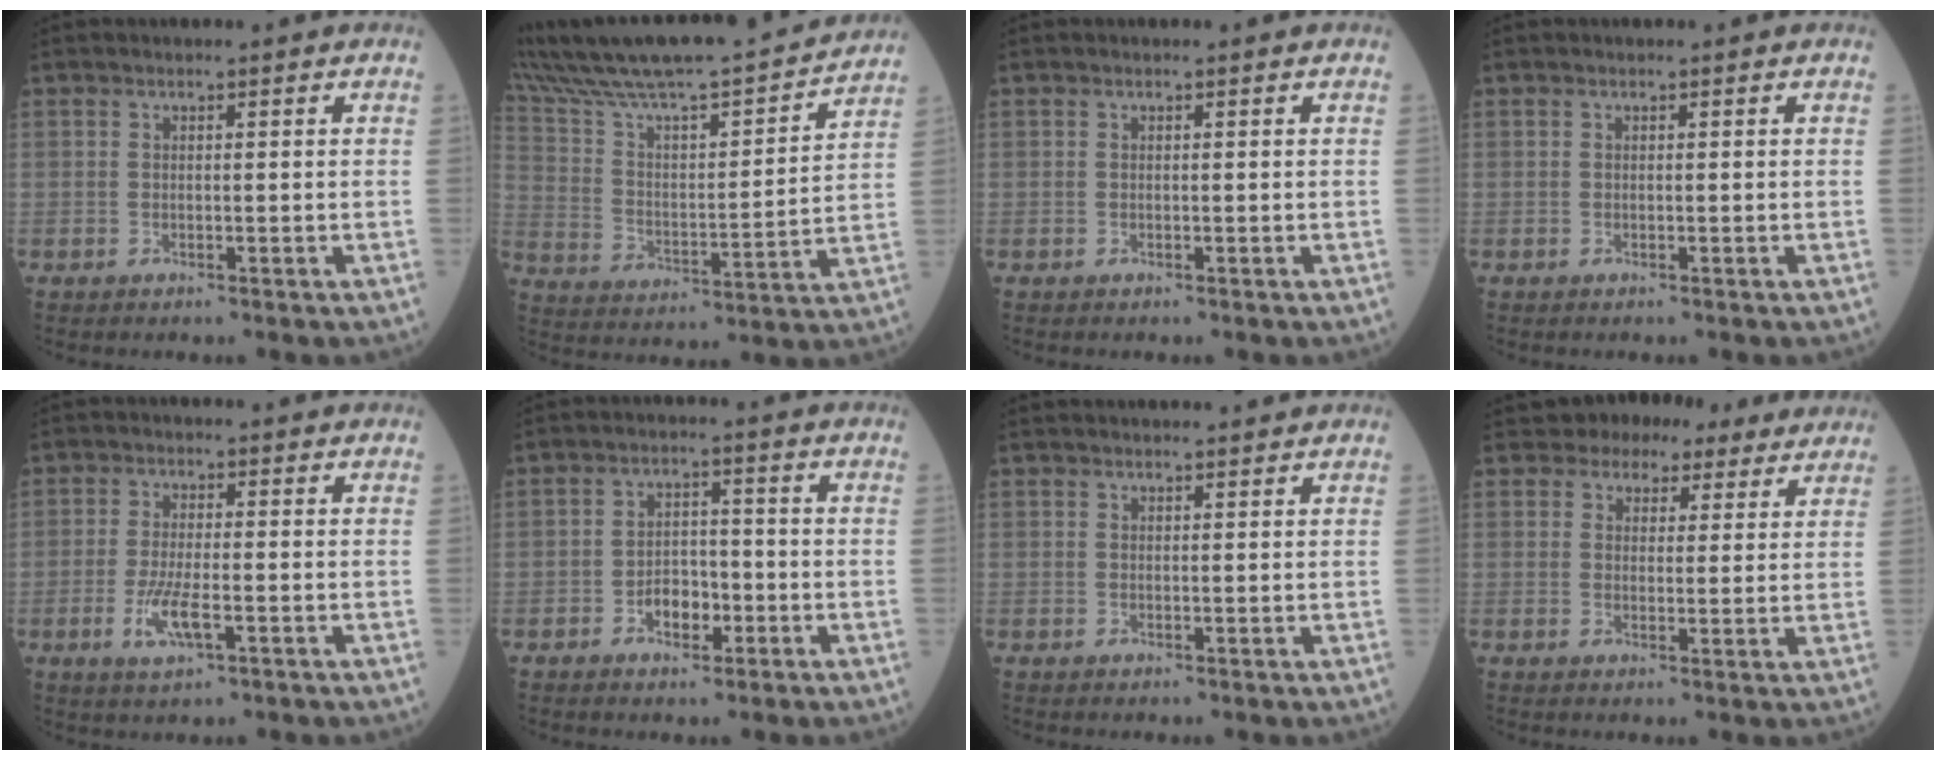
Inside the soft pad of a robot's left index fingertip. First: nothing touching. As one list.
[{"total": 24.4, "force": [21.2, 3.0, 11.7], "torque": [-0.198, 0.013, 0.328]}, {"total": 0.0}, {"total": 0.0}, {"total": 4.7, "force": [-1.6, 1.1, 4.3], "torque": [-0.094, -0.008, -0.027]}, {"total": 4.1, "force": [-1.7, 2.5, 2.7], "torque": [-0.044, 0.007, -0.031]}, {"total": 5.4, "force": [5.1, 0.5, 1.4], "torque": [-0.014, 0.025, 0.062]}, {"total": 7.9, "force": [6.7, 3.9, 1.1], "torque": [-0.007, 0.018, 0.075]}]